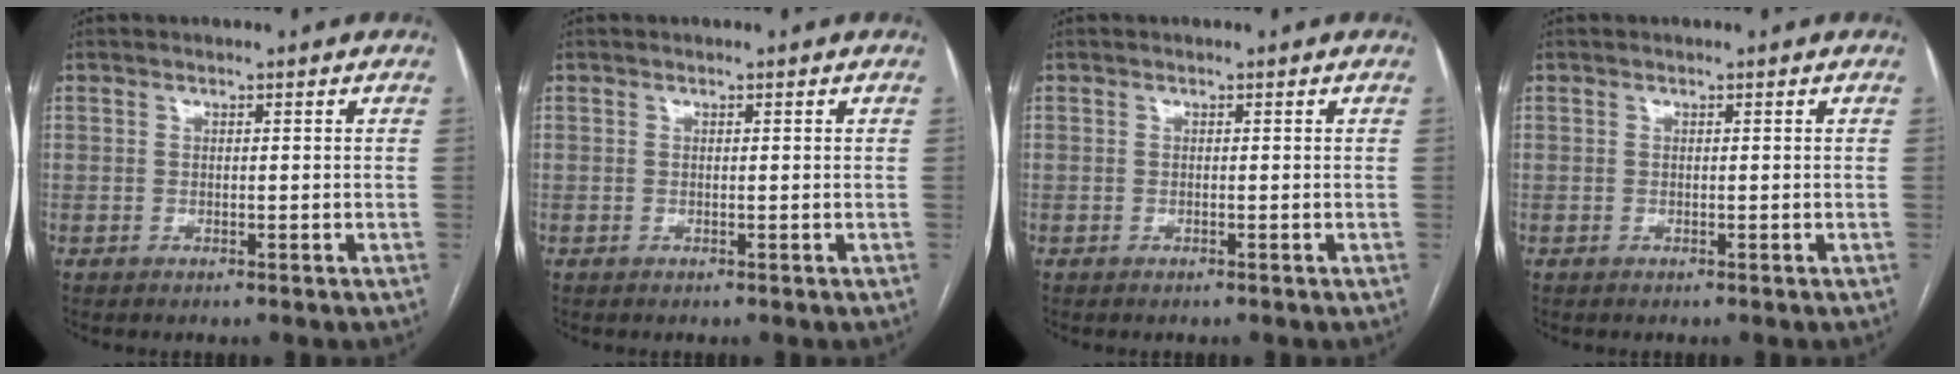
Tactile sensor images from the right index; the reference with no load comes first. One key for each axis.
{"total": 0.0}
{"total": 0.0}
{"total": 0.0}